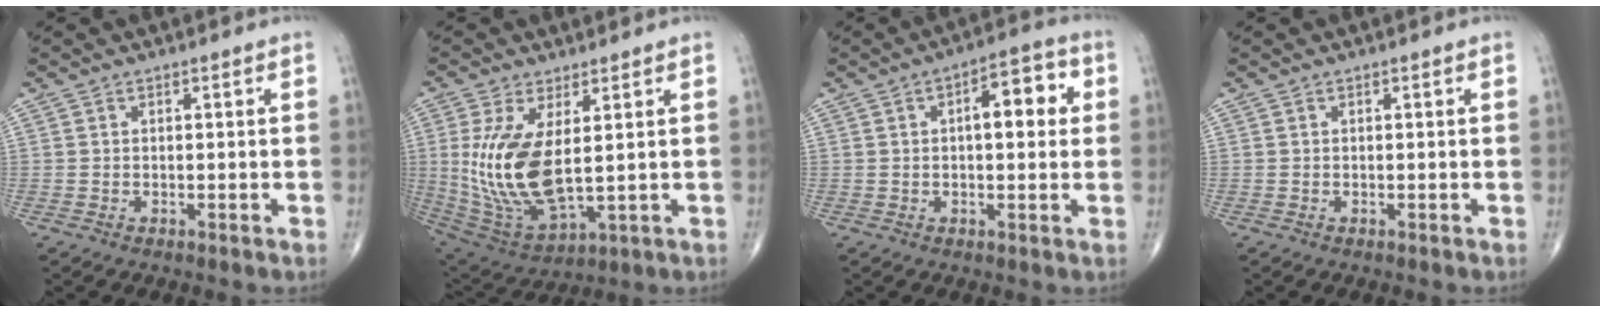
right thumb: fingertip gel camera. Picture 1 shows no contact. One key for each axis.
{"total": 15.6, "fx": 1.8, "fy": 6.8, "fz": 13.9, "tx": -0.291, "ty": -0.026, "tz": 0.056}
{"total": 8.8, "fx": 1.6, "fy": 3.8, "fz": 7.8, "tx": -0.082, "ty": 0.019, "tz": 0.014}
{"total": 0.0}